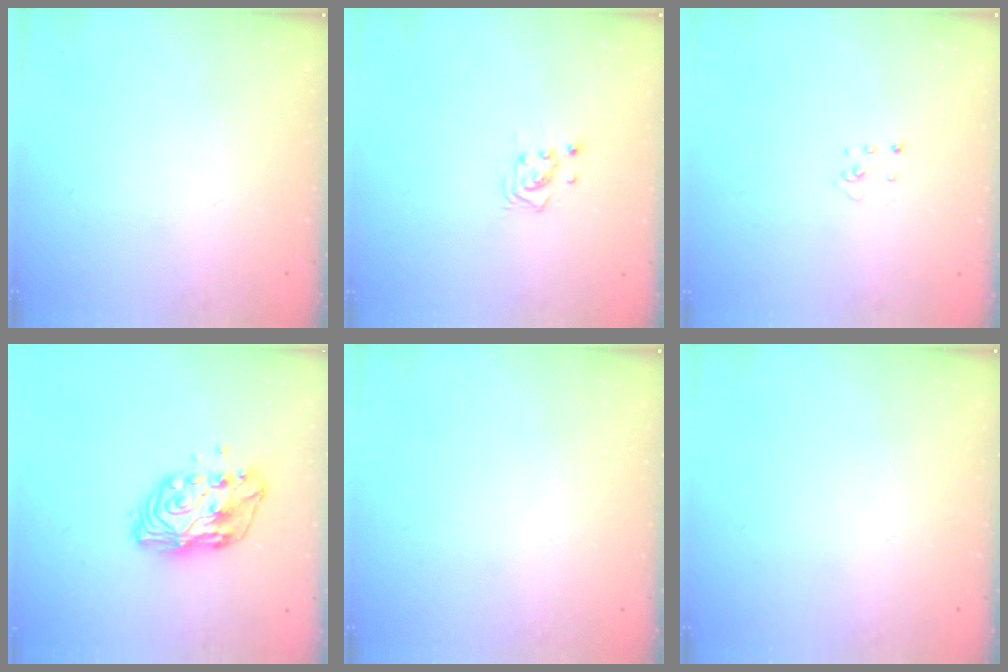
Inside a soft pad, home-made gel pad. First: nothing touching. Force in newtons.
{"total": 3.4, "press": 3.4, "slide": 0.3}
{"total": 2.0, "press": 2.0, "slide": 0.3}
{"total": 9.8, "press": 9.8, "slide": 0.7}
{"total": 0.0}
{"total": 0.0}